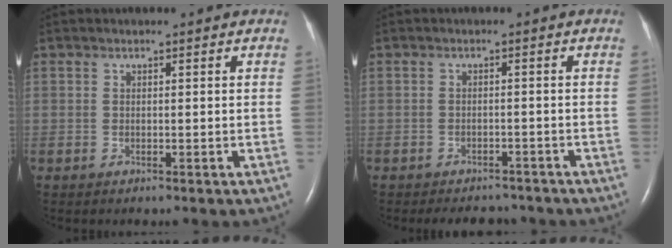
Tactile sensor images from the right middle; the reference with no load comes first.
{"total": 5.9, "force": [-5.4, 2.2, 1.3], "torque": [-0.018, -0.001, -0.065]}